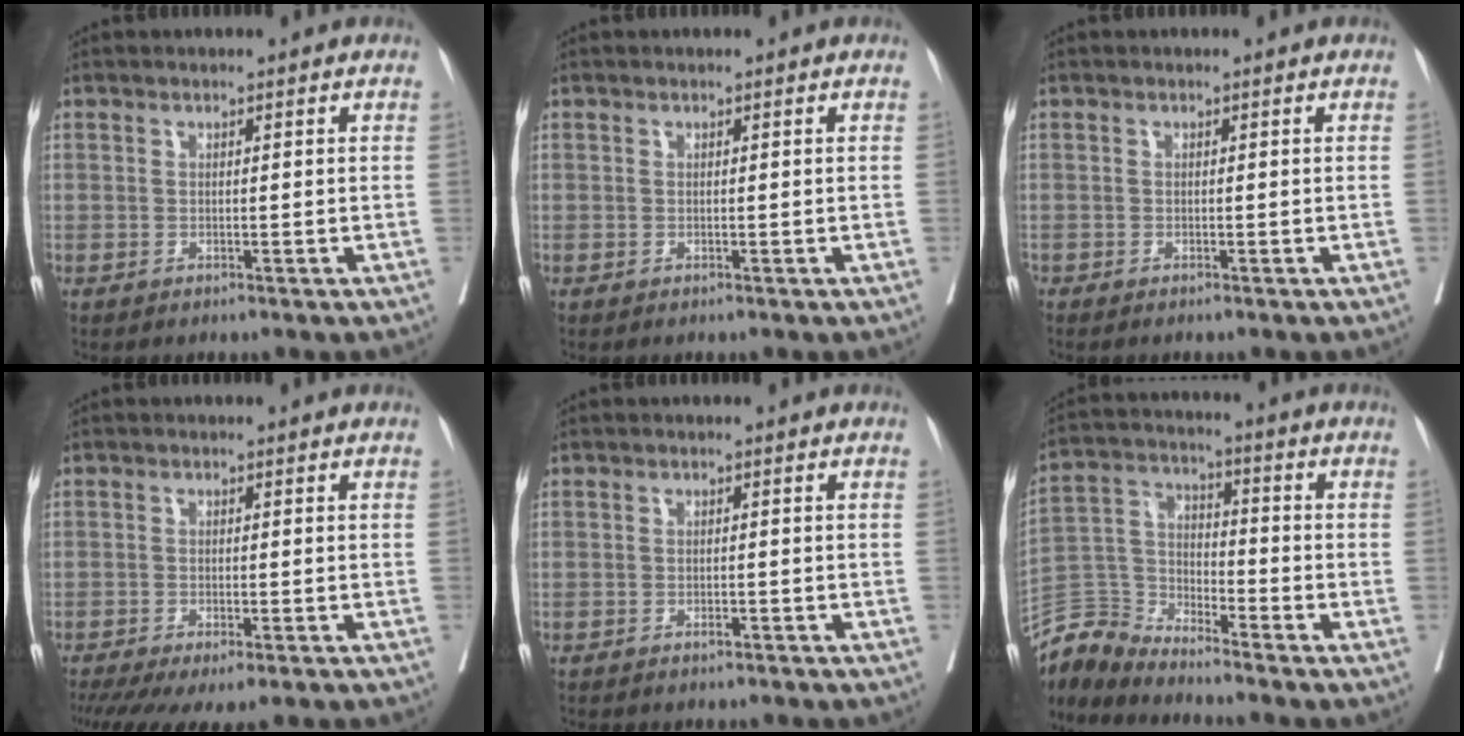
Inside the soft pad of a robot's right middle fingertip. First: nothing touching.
{"total": 0.0}
{"total": 0.0}
{"total": 11.1, "force": [-8.7, 2.3, 6.5], "torque": [-0.110, -0.019, -0.127]}
{"total": 2.8, "force": [-2.4, 0.6, 1.2], "torque": [-0.022, -0.003, -0.027]}
{"total": 7.1, "force": [-7.0, 0.2, -0.8], "torque": [0.009, 0.018, -0.144]}